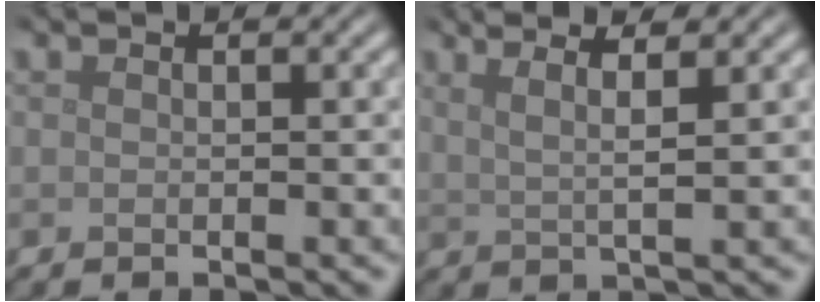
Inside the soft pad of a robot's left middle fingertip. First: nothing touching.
{"total": 4.5, "force": [2.8, 1.3, 3.3], "torque": [-0.039, 0.018, 0.018]}